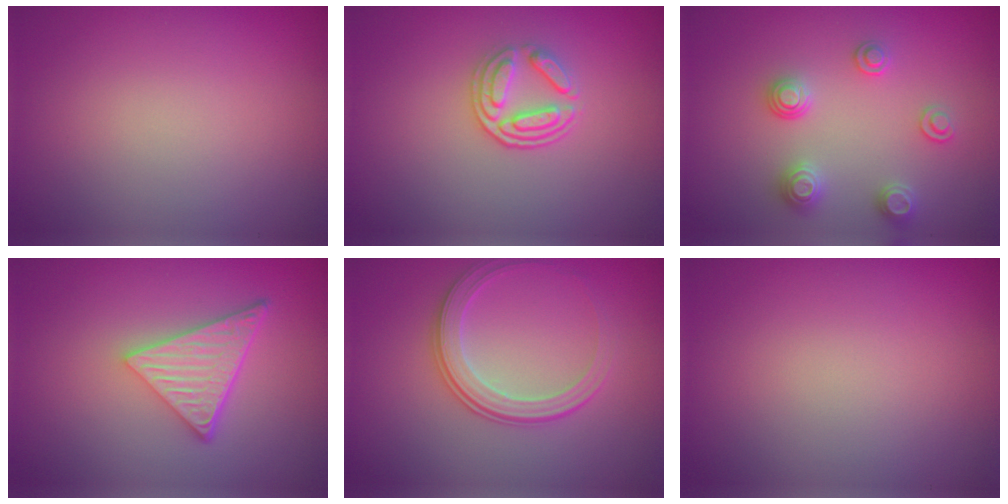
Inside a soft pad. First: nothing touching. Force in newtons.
{"total": 2.6, "press": 2.1, "slide": 1.6}
{"total": 2.6, "press": 2.6, "slide": 0.4}
{"total": 5.0, "press": 3.6, "slide": 3.5}
{"total": 3.4, "press": 2.8, "slide": 1.9}
{"total": 0.0}